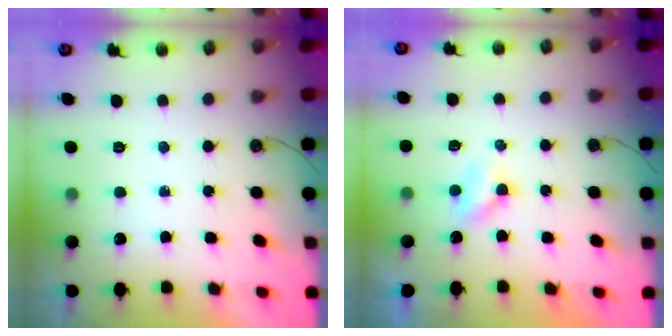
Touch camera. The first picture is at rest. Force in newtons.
{"total": 2.4, "press": 2.4, "slide": 0.6}